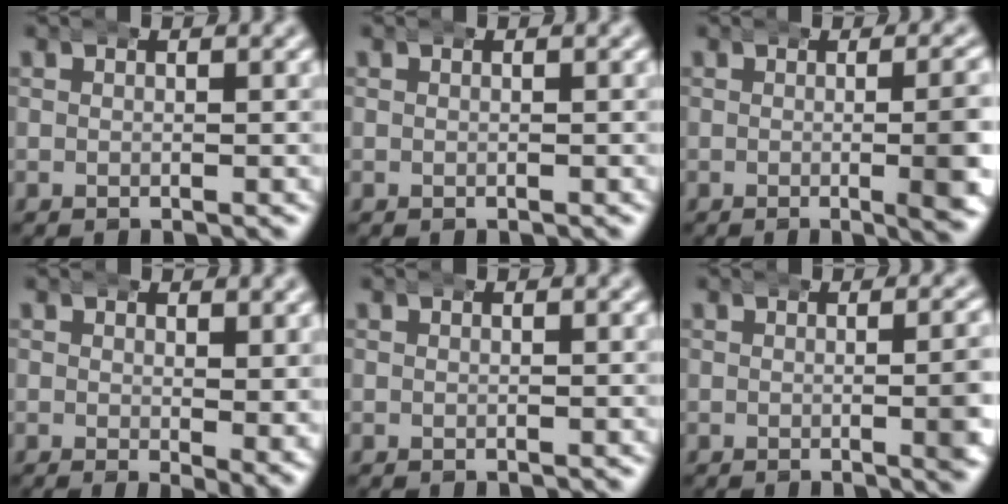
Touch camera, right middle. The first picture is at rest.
{"total": 0.0}
{"total": 5.6, "force": [-0.8, 1.4, 5.4], "torque": [-0.059, 0.010, -0.022]}
{"total": 2.2, "force": [0.3, 0.5, 2.1], "torque": [-0.026, -0.011, 0.007]}
{"total": 0.0}
{"total": 3.7, "force": [-0.3, 1.0, 3.6], "torque": [-0.038, 0.010, -0.014]}